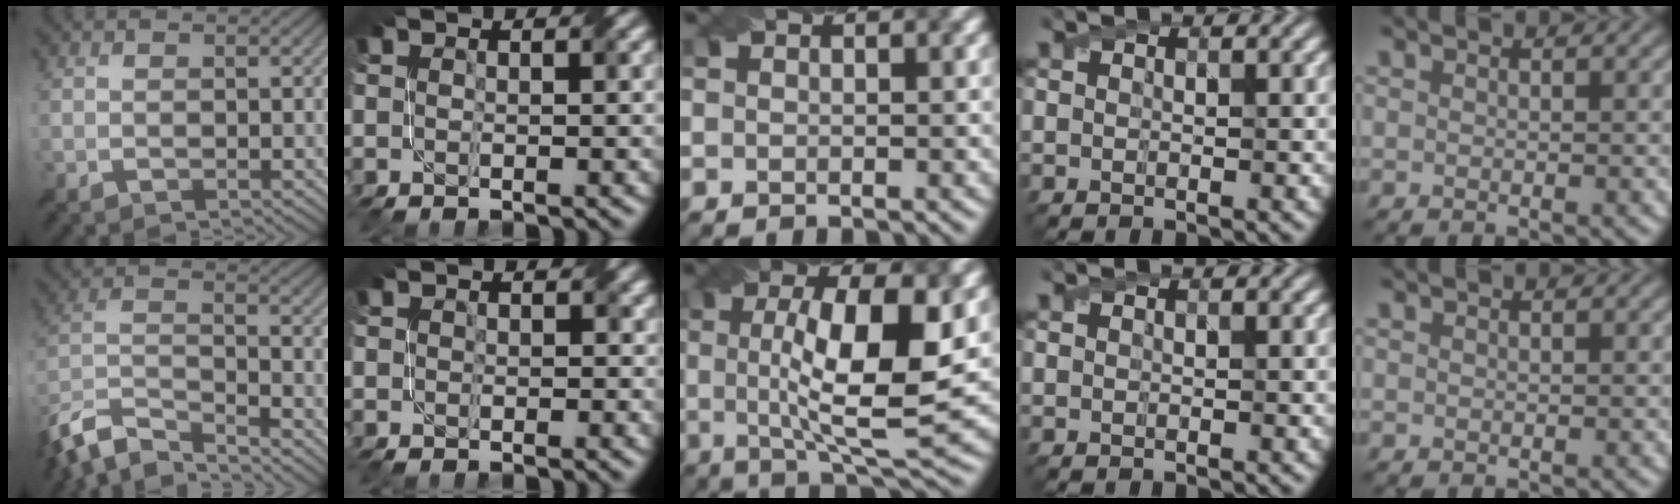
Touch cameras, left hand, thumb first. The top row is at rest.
{"thumb": {"total": 10.4, "force": [-8.6, 2.7, 5.1], "torque": [-0.114, -0.011, -0.175]}, "index": {"total": 1.3, "force": [0.5, 1.0, 0.6], "torque": [-0.006, -0.001, 0.002]}, "middle": {"total": 11.0, "force": [1.2, 2.9, 10.5], "torque": [-0.162, -0.001, 0.022]}, "little": {"total": 0.6, "force": [-0.1, -0.3, -0.5], "torque": [0.003, -0.001, 0.004]}}